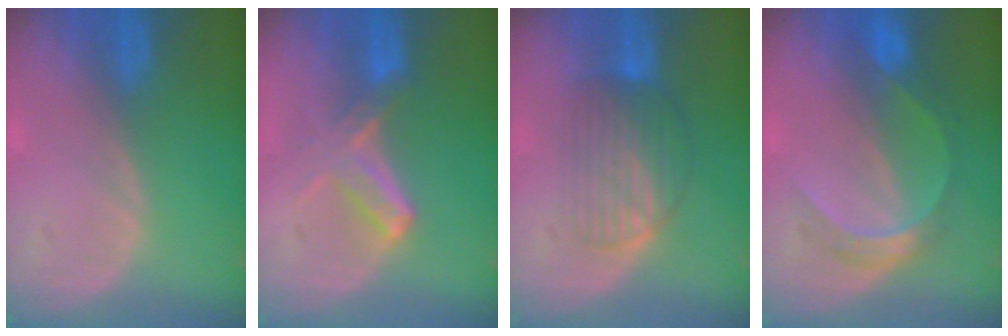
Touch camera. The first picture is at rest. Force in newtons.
{"total": 5.7, "press": 5.5, "slide": 1.4}
{"total": 6.7, "press": 6.5, "slide": 1.8}
{"total": 6.5, "press": 5.6, "slide": 3.3}